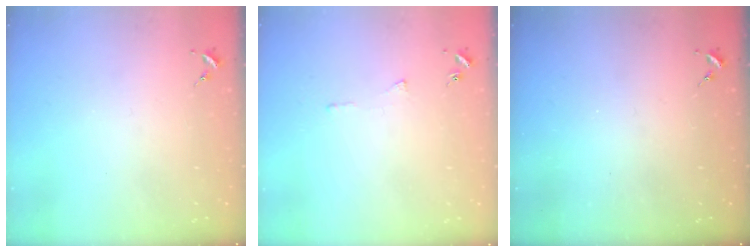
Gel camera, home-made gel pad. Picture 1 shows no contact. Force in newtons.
{"total": 3.1, "press": 3.1, "slide": 0.6}
{"total": 0.0}